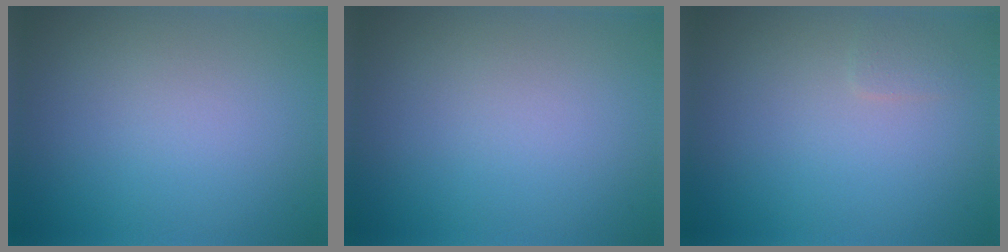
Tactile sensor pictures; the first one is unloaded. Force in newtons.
{"total": 0.0}
{"total": 0.9, "press": 0.9, "slide": 0.1}